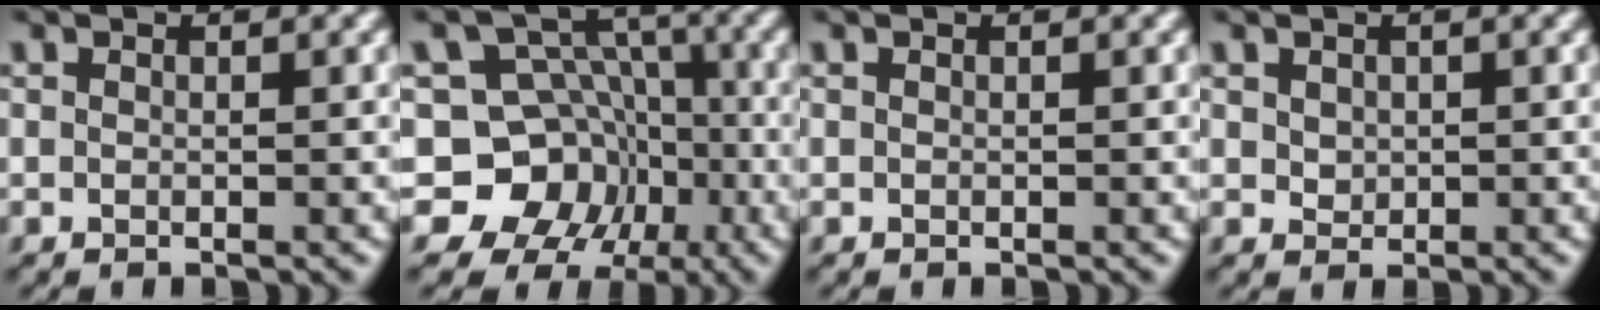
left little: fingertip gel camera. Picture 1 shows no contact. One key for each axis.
{"total": 10.6, "fx": -4.9, "fy": 8.8, "fz": 3.3, "tx": -0.040, "ty": 0.010, "tz": -0.107}
{"total": 0.0}
{"total": 1.0, "fx": 0.1, "fy": 0.8, "fz": 0.5, "tx": -0.014, "ty": -0.003, "tz": 0.003}